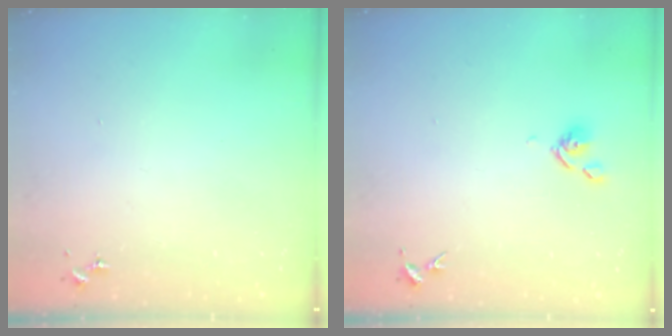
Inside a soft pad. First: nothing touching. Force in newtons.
{"total": 5.8, "press": 5.7, "slide": 1.1}